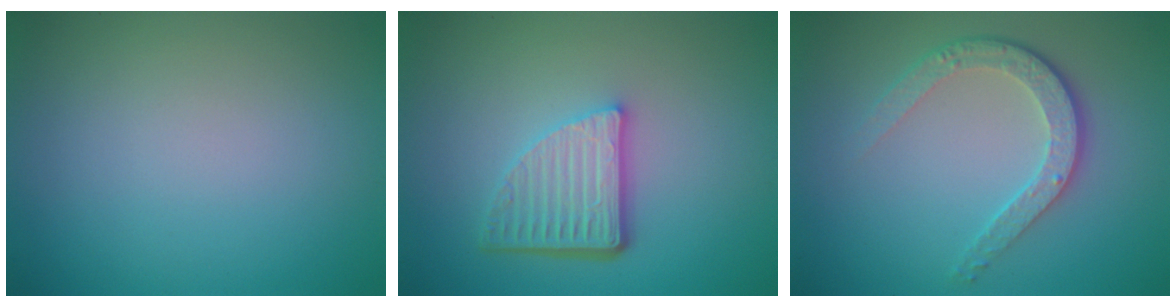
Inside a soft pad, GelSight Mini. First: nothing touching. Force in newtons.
{"total": 5.0, "press": 3.5, "slide": 3.6}
{"total": 3.8, "press": 2.9, "slide": 2.5}